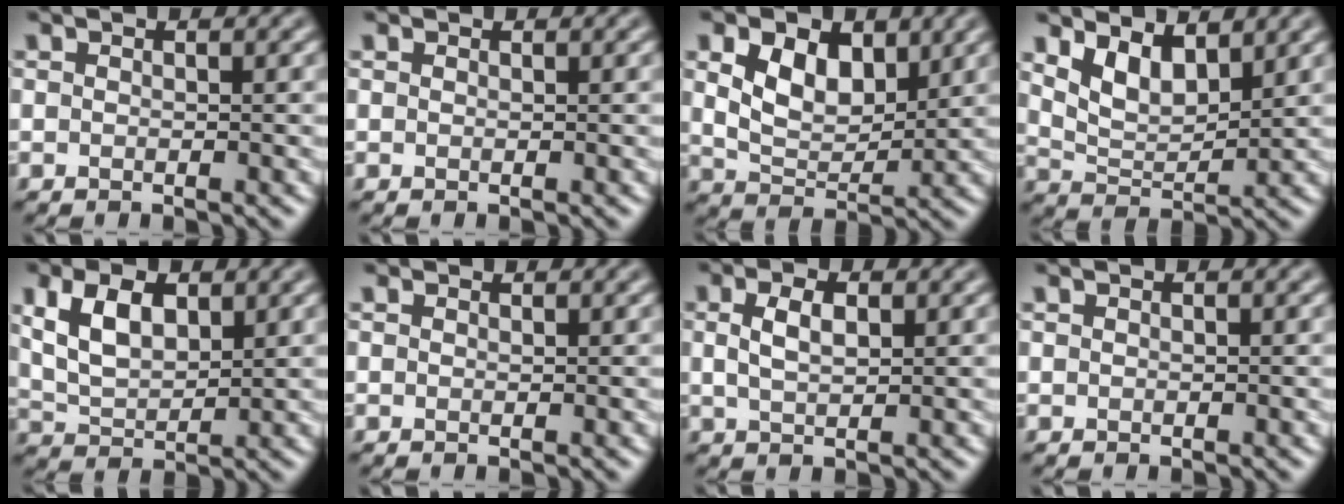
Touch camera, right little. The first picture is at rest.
{"total": 0.0}
{"total": 5.2, "force": [2.0, 3.3, 3.5], "torque": [-0.078, -0.006, 0.034]}
{"total": 3.9, "force": [2.4, 1.9, 2.5], "torque": [-0.057, -0.010, 0.045]}
{"total": 5.2, "force": [2.0, 2.9, 3.8], "torque": [-0.087, 0.002, 0.037]}
{"total": 0.6, "force": [0.5, 0.2, 0.1], "torque": [-0.004, -0.001, 0.005]}
{"total": 2.5, "force": [0.8, 1.2, 2.1], "torque": [-0.048, 0.002, 0.016]}
{"total": 0.0}